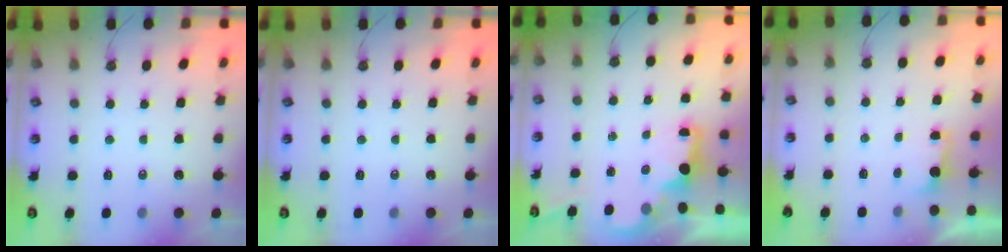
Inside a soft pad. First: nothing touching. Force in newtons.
{"total": 0.0}
{"total": 2.1, "press": 2.0, "slide": 0.8}
{"total": 2.3, "press": 2.1, "slide": 1.0}